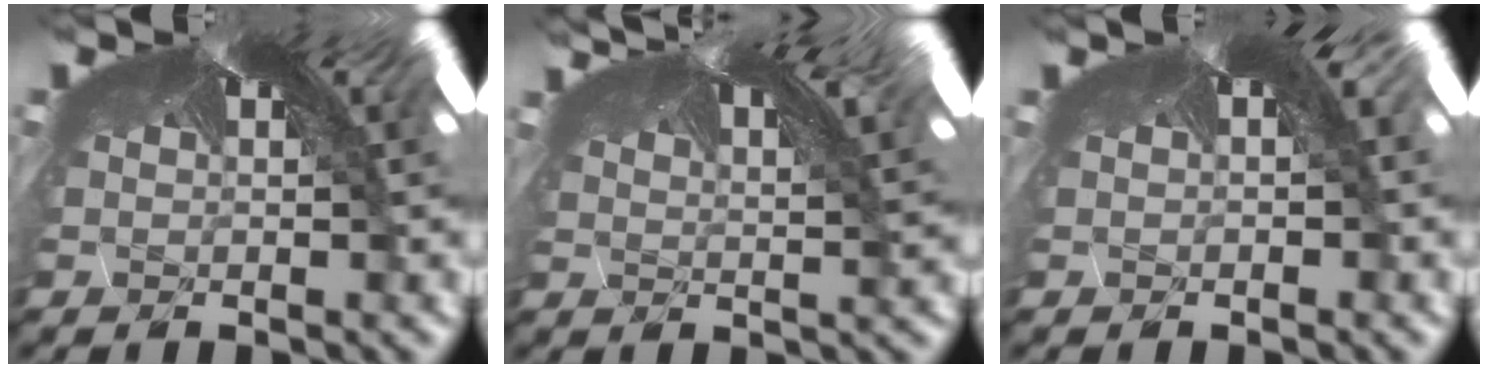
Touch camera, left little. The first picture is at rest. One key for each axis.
{"total": 1.6, "fx": 1.4, "fy": -0.1, "fz": 0.7, "tx": -0.038, "ty": 0.012, "tz": 0.015}
{"total": 0.8, "fx": 0.0, "fy": 0.7, "fz": 0.5, "tx": -0.018, "ty": 0.003, "tz": -0.002}